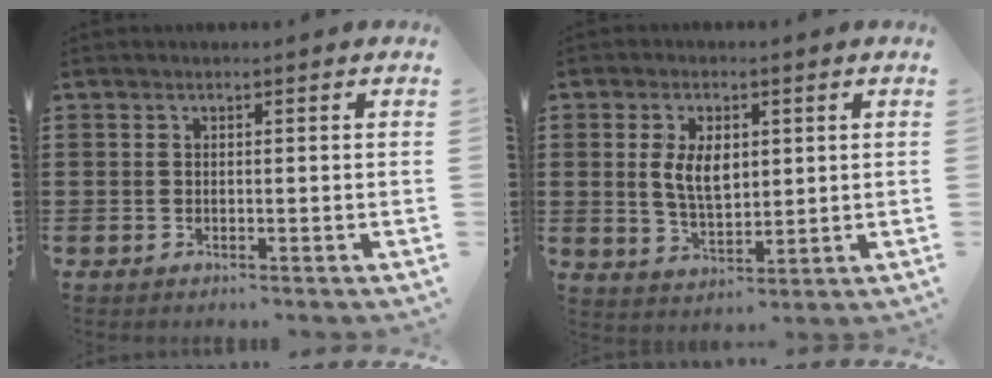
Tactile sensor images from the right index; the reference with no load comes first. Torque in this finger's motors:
{"motor_torque": [0.58, 0.14, 0.37, 0.14]}